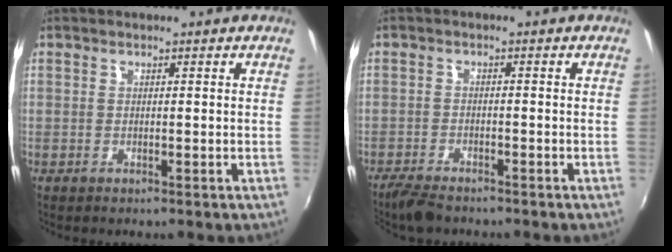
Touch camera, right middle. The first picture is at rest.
{"total": 4.9, "force": [-4.3, 1.1, 1.9], "torque": [-0.057, -0.017, -0.081]}